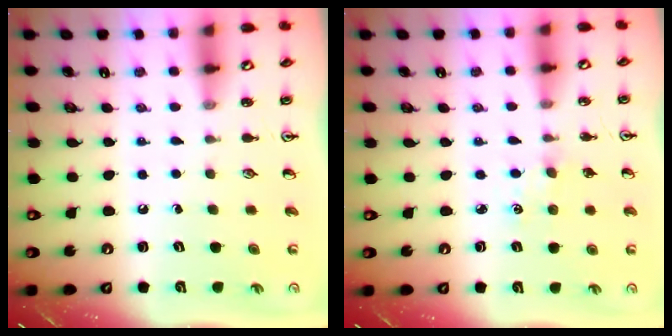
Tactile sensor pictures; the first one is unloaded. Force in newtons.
{"total": 1.2, "press": 1.2, "slide": 0.3}